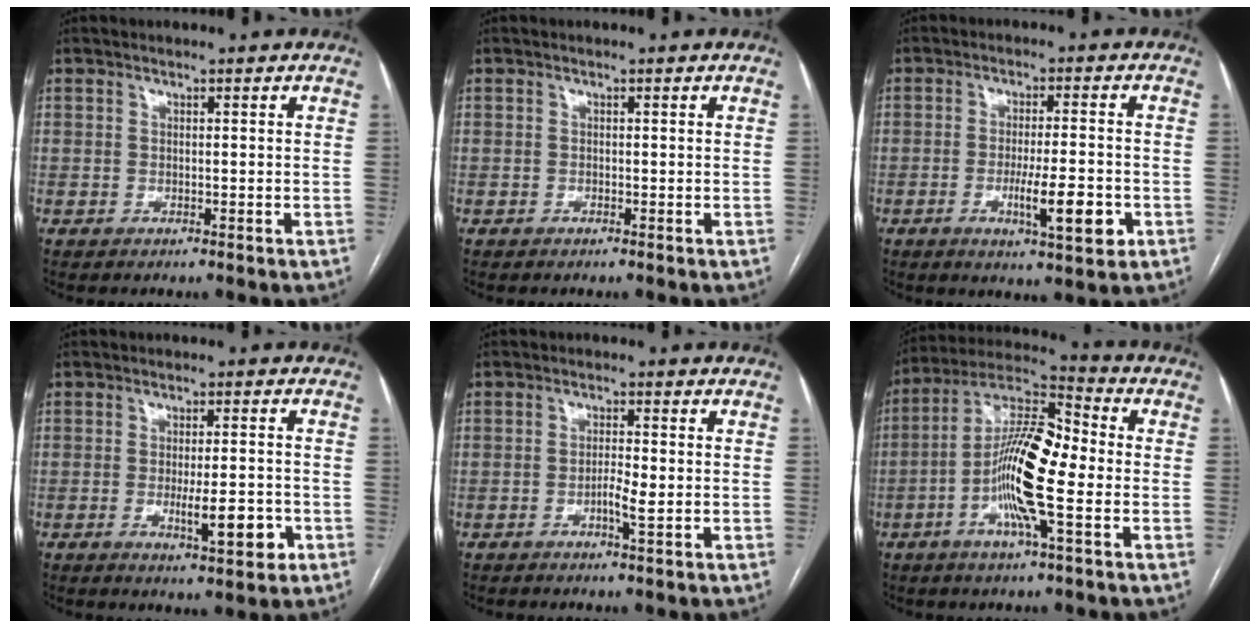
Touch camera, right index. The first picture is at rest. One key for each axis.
{"total": 0.0}
{"total": 7.6, "fx": -2.6, "fy": 1.0, "fz": 7.1, "tx": -0.117, "ty": -0.011, "tz": -0.038}
{"total": 6.6, "fx": -2.2, "fy": 1.2, "fz": 6.1, "tx": -0.100, "ty": -0.008, "tz": -0.027}
{"total": 2.9, "fx": -0.8, "fy": 0.1, "fz": 2.8, "tx": -0.054, "ty": -0.002, "tz": -0.014}
{"total": 14.8, "fx": -2.7, "fy": 2.4, "fz": 14.3, "tx": -0.270, "ty": 0.013, "tz": -0.056}